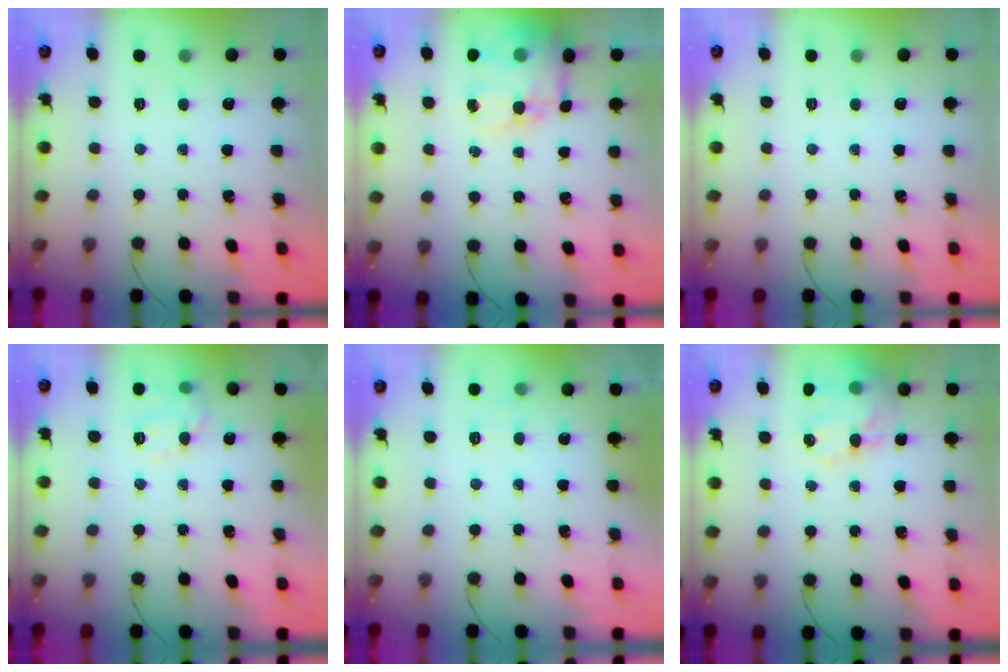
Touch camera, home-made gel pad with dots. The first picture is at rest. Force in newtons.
{"total": 14.9, "press": 14.5, "slide": 3.5}
{"total": 0.0}
{"total": 9.0, "press": 9.0, "slide": 0.3}
{"total": 6.0, "press": 5.8, "slide": 1.6}
{"total": 16.4, "press": 16.0, "slide": 3.5}